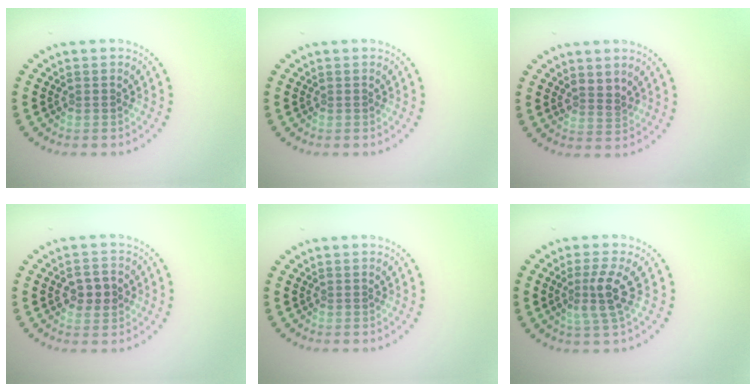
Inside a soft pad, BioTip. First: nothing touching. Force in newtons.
{"total": 0.0}
{"total": 1.4, "press": 1.2, "slide": 0.8}
{"total": 2.7, "press": 2.7, "slide": 0.1}
{"total": 0.0}
{"total": 2.9, "press": 2.4, "slide": 1.6}